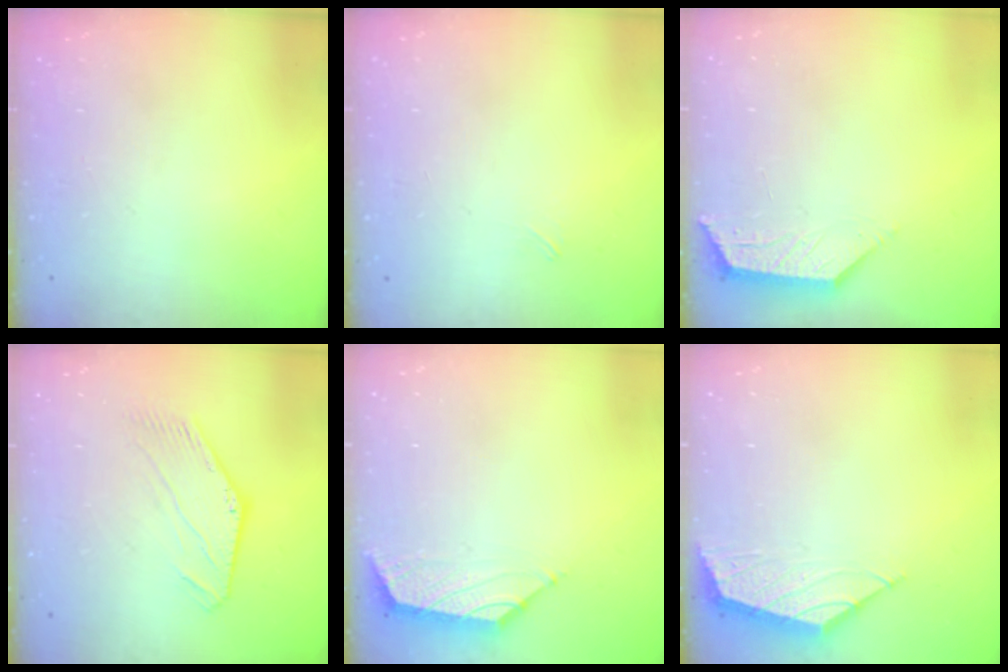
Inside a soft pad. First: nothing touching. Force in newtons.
{"total": 2.8, "press": 2.7, "slide": 0.6}
{"total": 2.5, "press": 2.4, "slide": 0.5}
{"total": 2.3, "press": 2.3, "slide": 0.2}
{"total": 1.6, "press": 1.5, "slide": 0.6}
{"total": 1.8, "press": 1.8, "slide": 0.5}